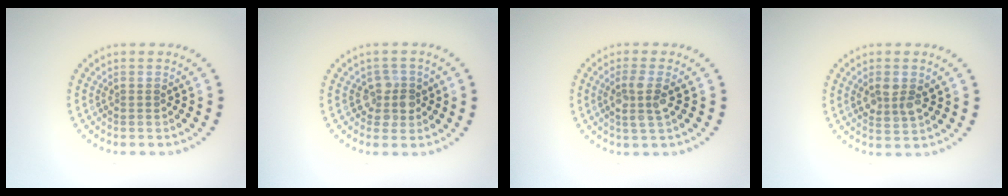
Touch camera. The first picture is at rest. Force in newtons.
{"total": 2.2, "press": 2.0, "slide": 1.0}
{"total": 2.5, "press": 2.2, "slide": 1.2}
{"total": 2.4, "press": 2.4, "slide": 0.4}